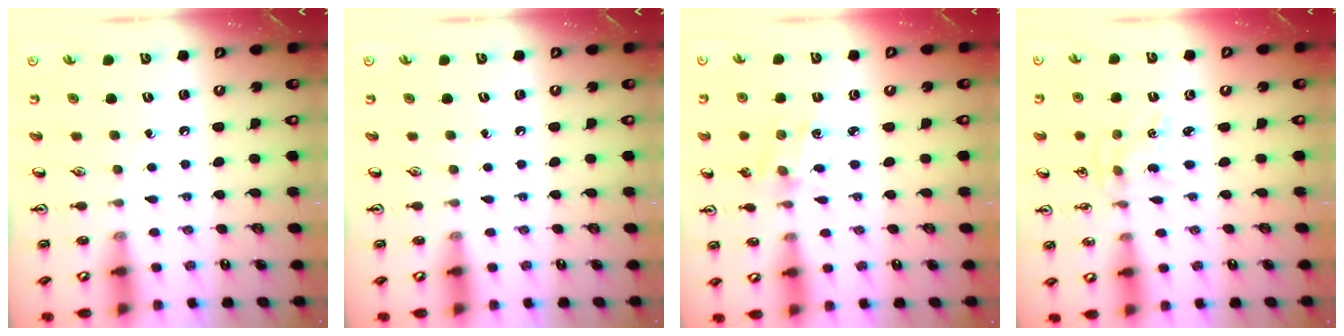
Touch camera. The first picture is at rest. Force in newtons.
{"total": 0.0}
{"total": 2.9, "press": 2.9, "slide": 0.3}
{"total": 0.6, "press": 0.6, "slide": 0.1}